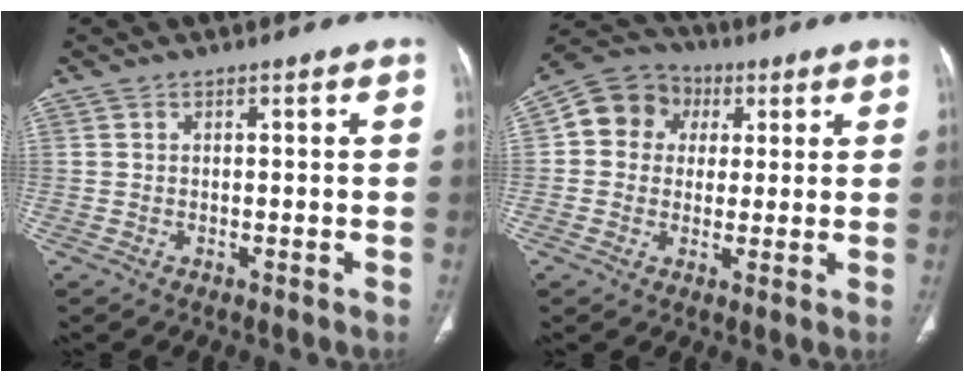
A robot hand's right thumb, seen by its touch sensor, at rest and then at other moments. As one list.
[{"total": 10.1, "force": [2.2, 9.0, 4.1], "torque": [-0.049, 0.012, 0.024]}]